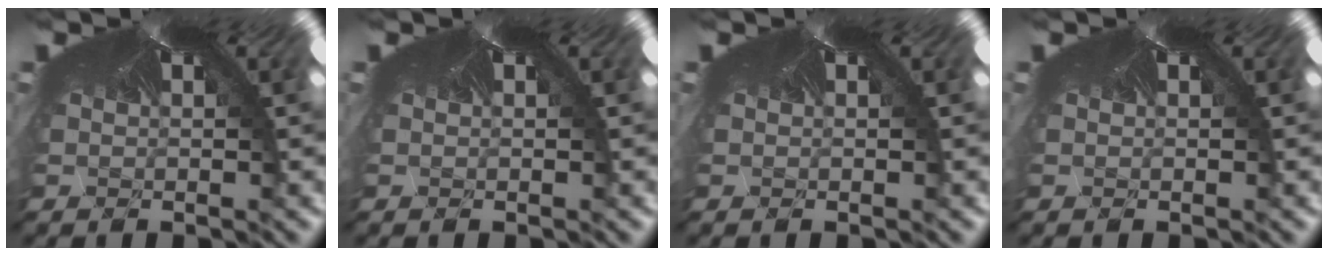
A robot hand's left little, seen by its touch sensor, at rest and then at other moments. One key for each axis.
{"total": 0.0}
{"total": 0.0}
{"total": 0.0}